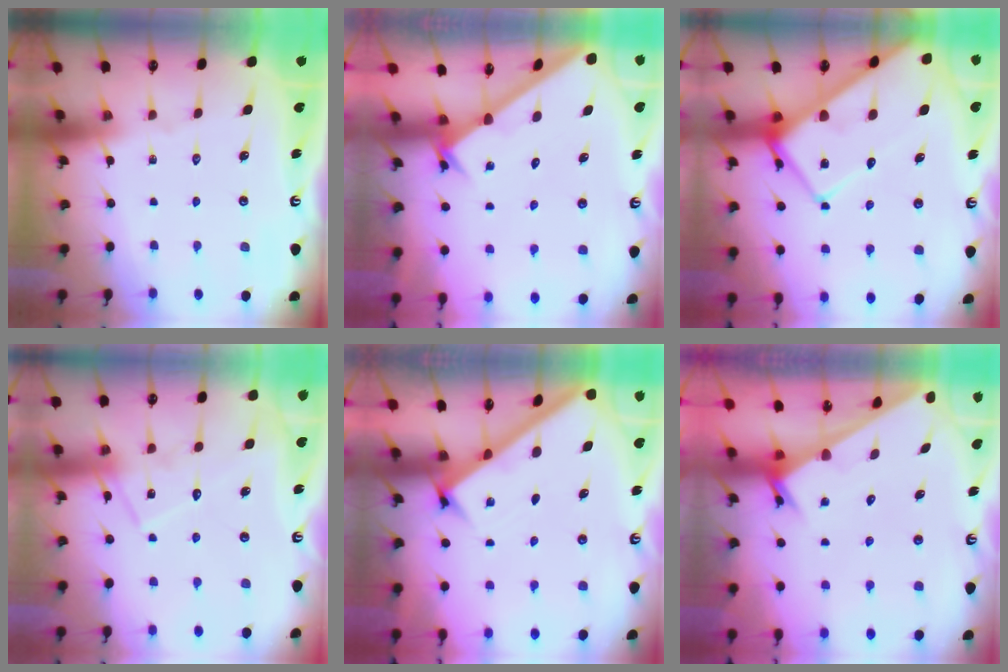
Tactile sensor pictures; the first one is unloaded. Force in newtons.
{"total": 2.2, "press": 2.2, "slide": 0.2}
{"total": 13.2, "press": 13.1, "slide": 1.1}
{"total": 12.6, "press": 12.5, "slide": 0.8}
{"total": 2.6, "press": 2.6, "slide": 0.3}
{"total": 2.4, "press": 2.4, "slide": 0.1}